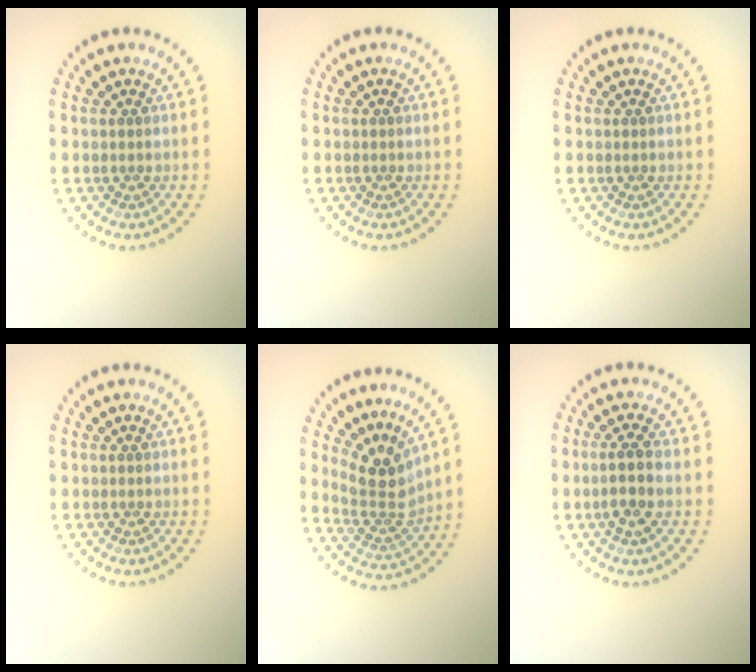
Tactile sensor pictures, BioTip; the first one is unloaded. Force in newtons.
{"total": 0.0}
{"total": 0.0}
{"total": 0.0}
{"total": 3.7, "press": 2.6, "slide": 2.6}
{"total": 2.3, "press": 2.2, "slide": 0.8}